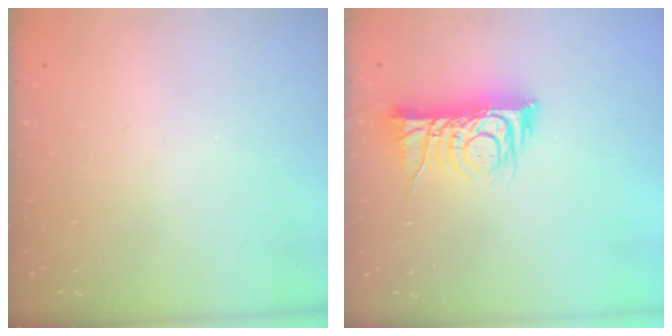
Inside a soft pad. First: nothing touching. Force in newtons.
{"total": 10.8, "press": 10.8, "slide": 0.7}